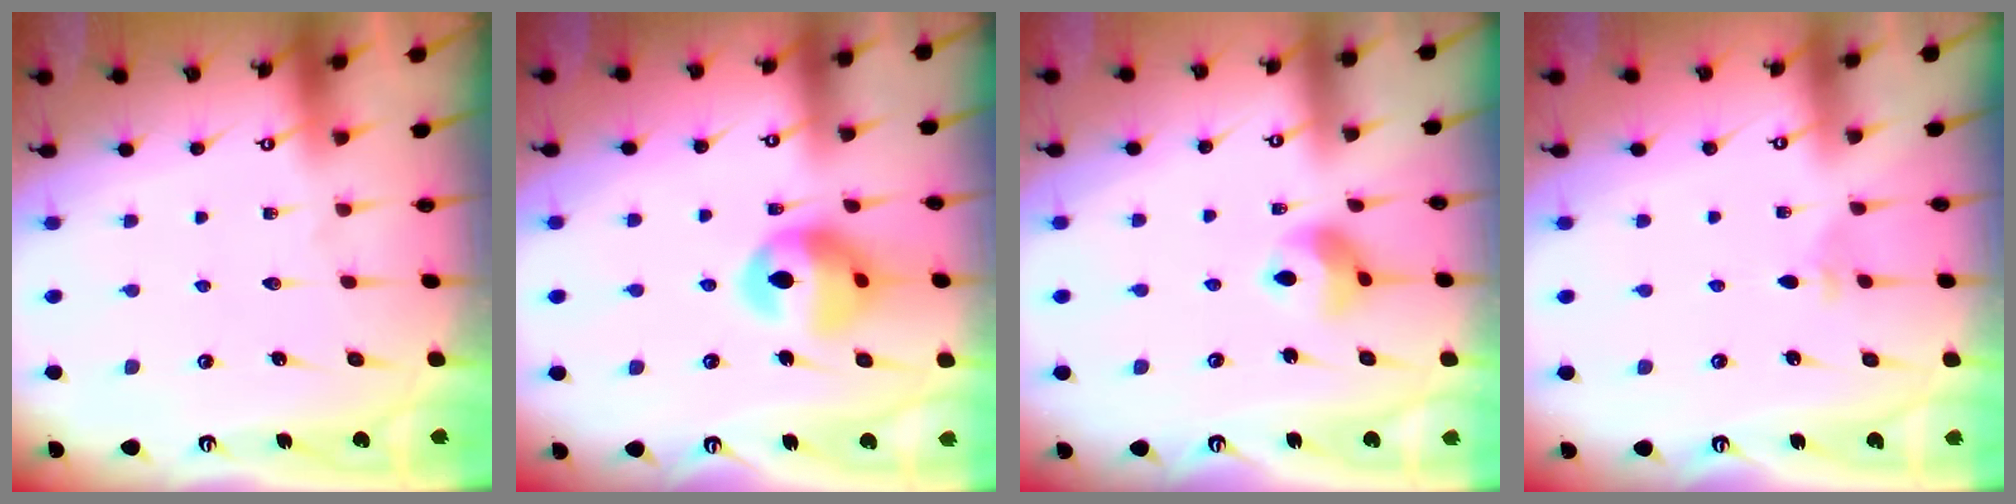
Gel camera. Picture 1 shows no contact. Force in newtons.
{"total": 14.6, "press": 13.8, "slide": 4.8}
{"total": 8.2, "press": 8.1, "slide": 1.0}
{"total": 2.2, "press": 2.1, "slide": 0.6}